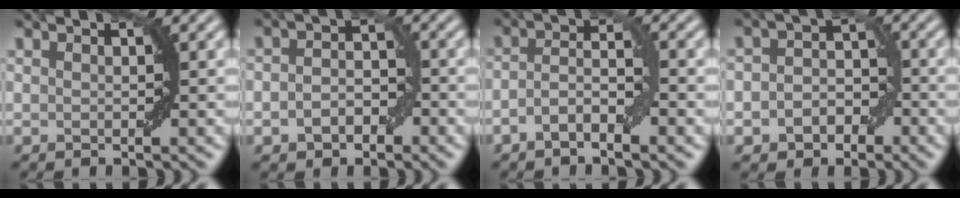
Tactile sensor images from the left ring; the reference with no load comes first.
{"total": 3.3, "force": [-1.2, 2.3, 2.1], "torque": [-0.030, 0.002, -0.023]}
{"total": 3.6, "force": [-1.6, 1.2, 2.9], "torque": [-0.056, 0.008, -0.035]}
{"total": 4.0, "force": [-1.5, 3.1, 2.0], "torque": [-0.008, 0.002, -0.036]}